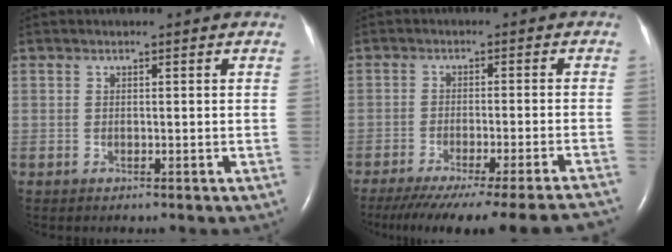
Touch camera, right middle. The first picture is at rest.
{"total": 22.6, "force": [-20.5, -1.2, 9.4], "torque": [-0.090, -0.062, -0.274]}